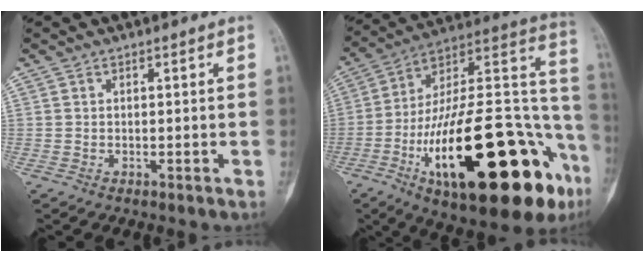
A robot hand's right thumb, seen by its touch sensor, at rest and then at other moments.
{"total": 39.4, "force": [-15.0, 14.1, 33.6], "torque": [-0.448, 0.053, -0.229]}